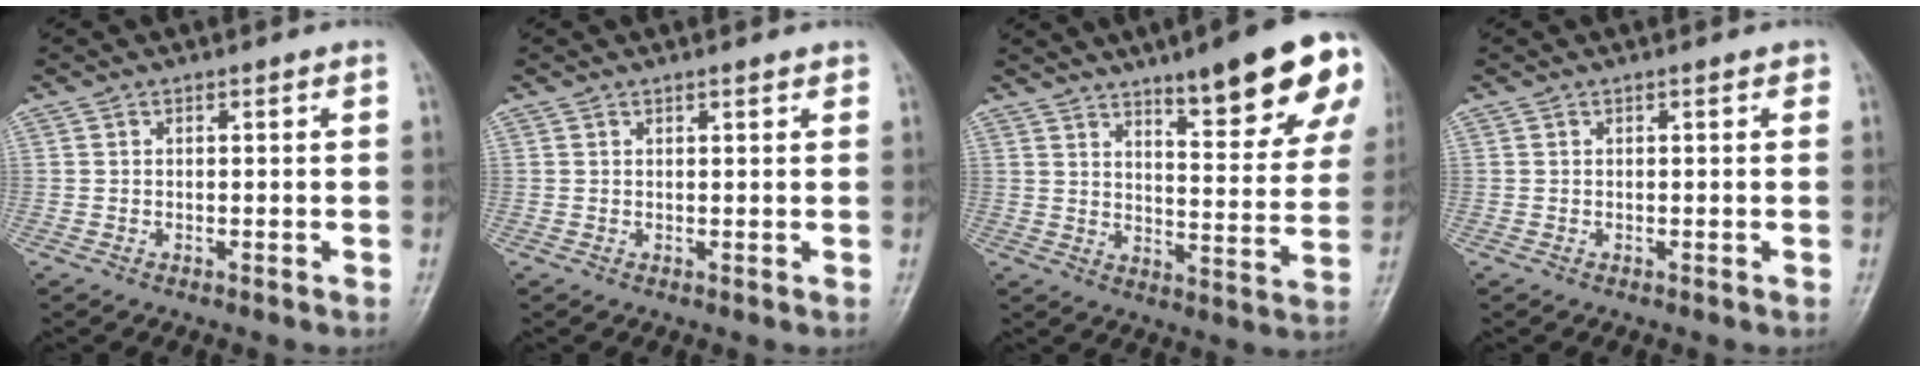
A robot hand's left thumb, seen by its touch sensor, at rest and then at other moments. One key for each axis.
{"total": 1.3, "fx": 0.9, "fy": 0.4, "fz": 0.9, "tx": -0.009, "ty": -0.003, "tz": 0.011}
{"total": 19.3, "fx": 11.5, "fy": 4.2, "fz": 15.0, "tx": -0.167, "ty": -0.052, "tz": 0.161}
{"total": 0.8, "fx": 0.3, "fy": 0.4, "fz": 0.7, "tx": -0.005, "ty": 0.002, "tz": 0.001}